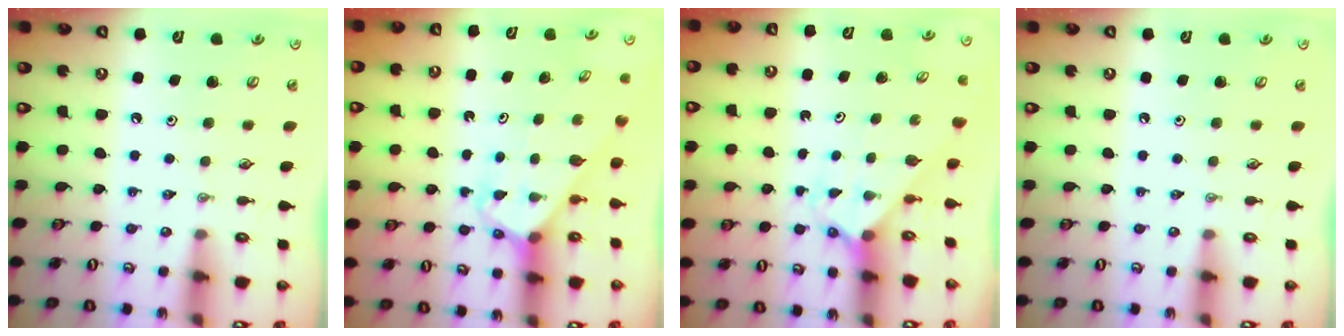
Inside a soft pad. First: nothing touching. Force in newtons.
{"total": 3.2, "press": 3.2, "slide": 0.2}
{"total": 2.1, "press": 2.1, "slide": 0.1}
{"total": 0.0}